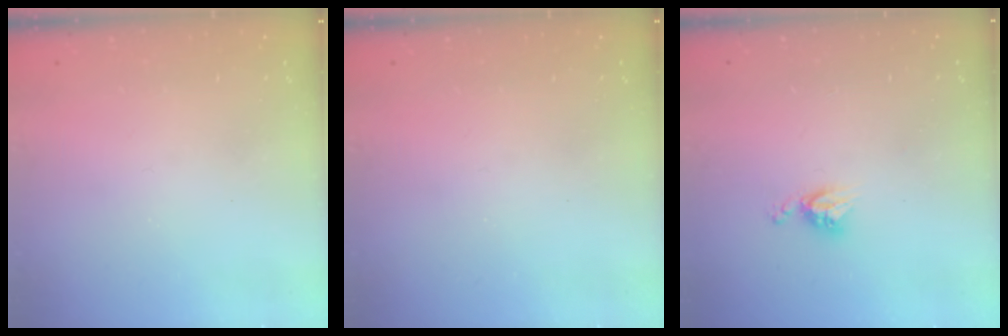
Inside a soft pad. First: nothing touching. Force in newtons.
{"total": 0.0}
{"total": 5.1, "press": 5.1, "slide": 0.5}